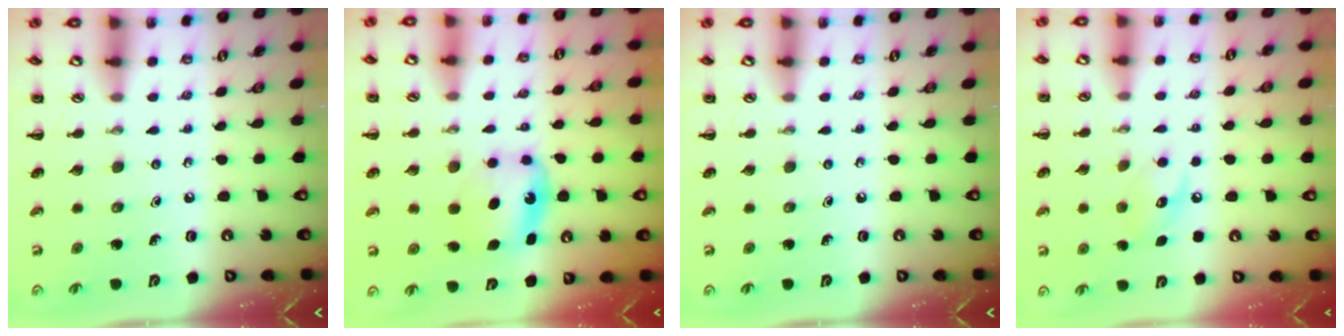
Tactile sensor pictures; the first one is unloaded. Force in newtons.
{"total": 6.4, "press": 6.3, "slide": 0.9}
{"total": 0.0}
{"total": 7.3, "press": 7.3, "slide": 0.5}